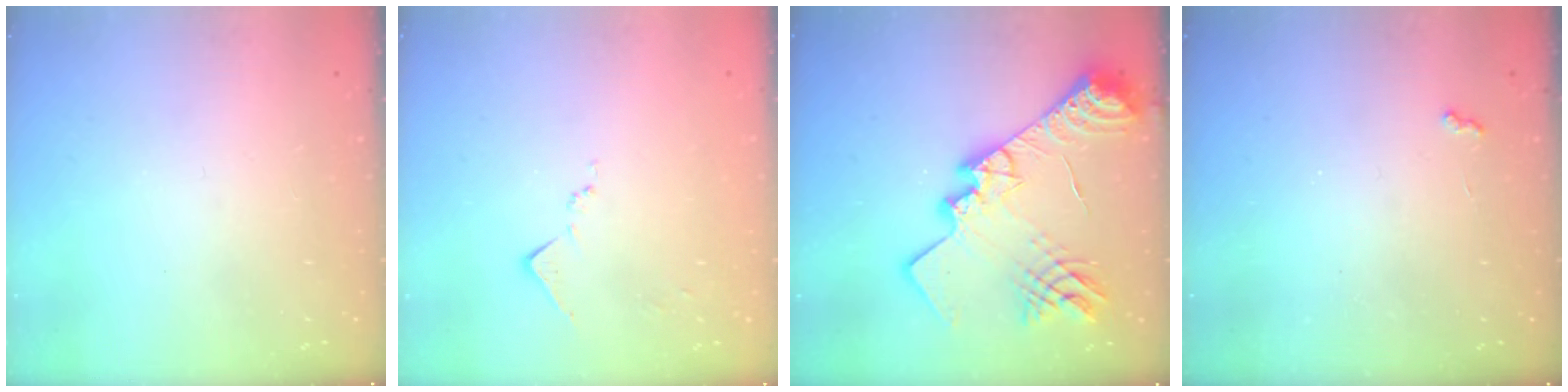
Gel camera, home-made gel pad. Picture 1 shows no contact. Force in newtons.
{"total": 7.0, "press": 6.9, "slide": 0.6}
{"total": 28.3, "press": 28.2, "slide": 2.8}
{"total": 2.6, "press": 2.6, "slide": 0.4}